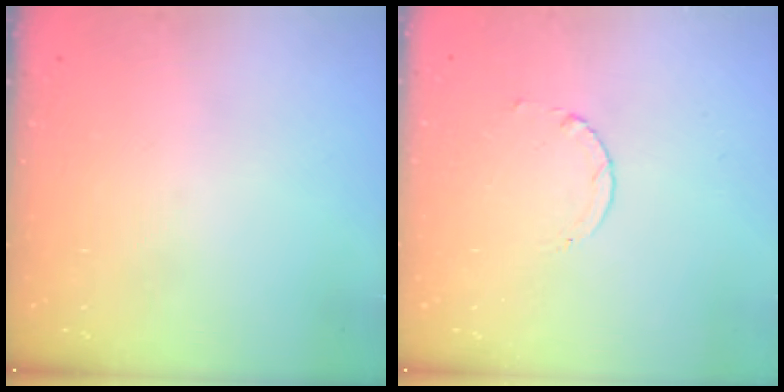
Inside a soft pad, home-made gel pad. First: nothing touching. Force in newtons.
{"total": 2.3, "press": 2.3, "slide": 0.3}